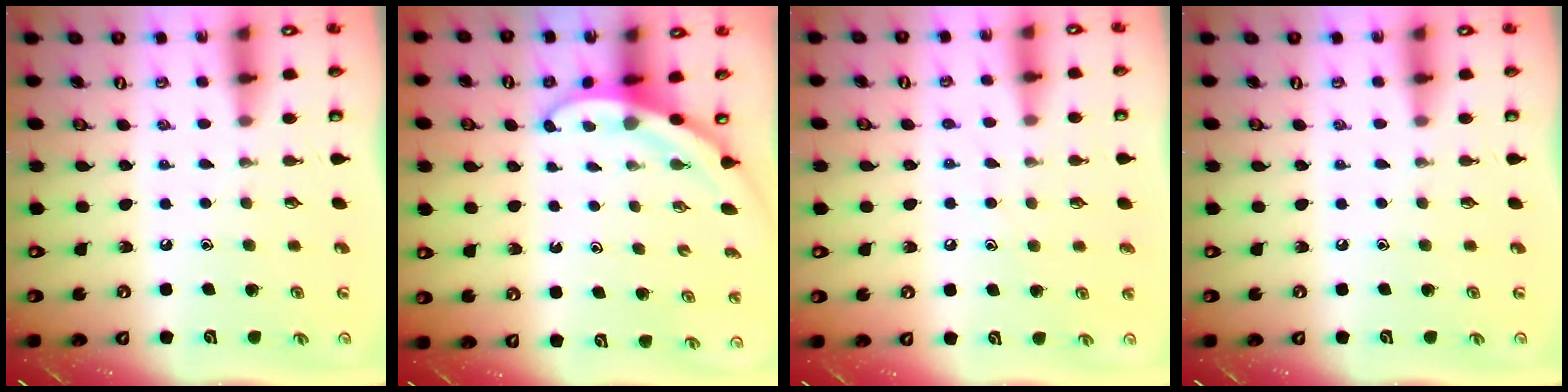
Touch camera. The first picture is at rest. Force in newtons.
{"total": 3.2, "press": 3.2, "slide": 0.1}
{"total": 6.0, "press": 5.9, "slide": 0.6}
{"total": 0.0}